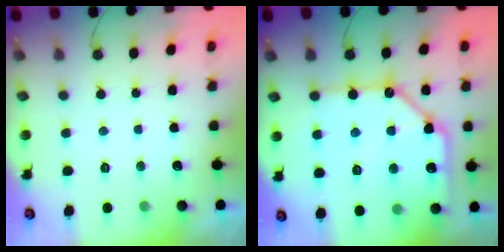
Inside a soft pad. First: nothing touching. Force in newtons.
{"total": 19.5, "press": 19.4, "slide": 2.2}